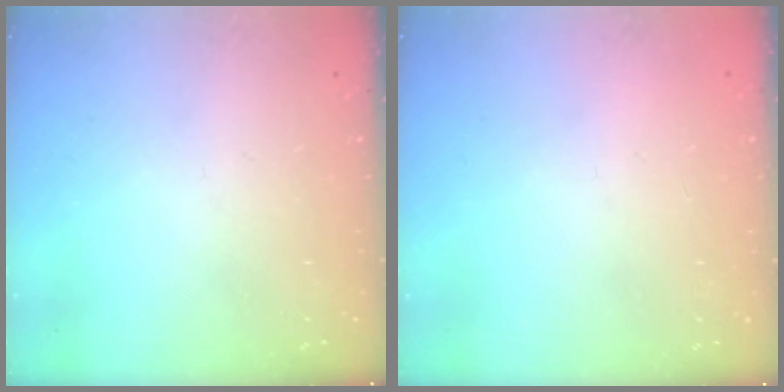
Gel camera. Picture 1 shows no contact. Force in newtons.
{"total": 2.2, "press": 2.2, "slide": 0.1}